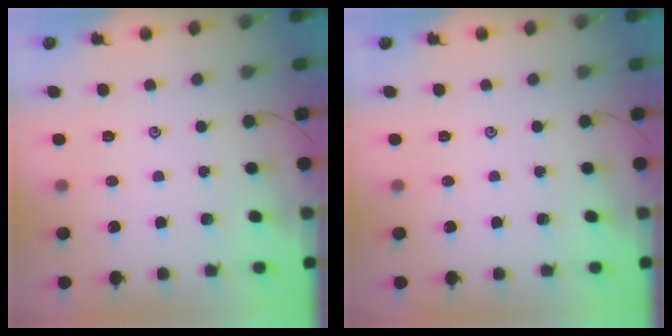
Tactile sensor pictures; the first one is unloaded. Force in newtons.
{"total": 0.0}